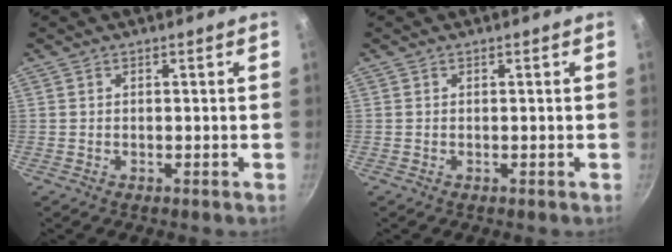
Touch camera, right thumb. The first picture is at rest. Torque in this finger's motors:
{"motor_torque": [0.04, -0.08, 0.30, -0.02, 0.05]}